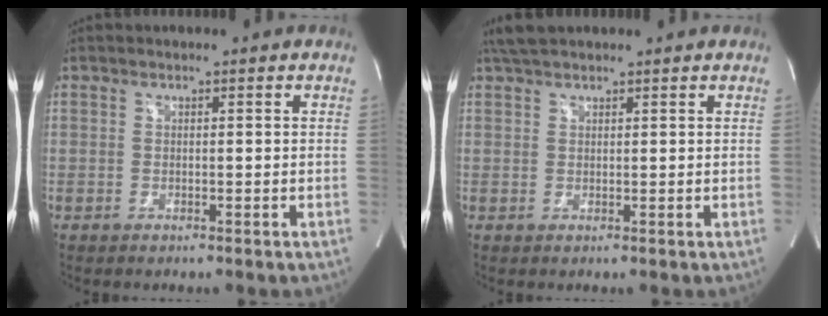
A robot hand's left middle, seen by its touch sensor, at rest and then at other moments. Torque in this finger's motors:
{"motor_torque": [0.16, 0.13, -0.12, -0.01]}